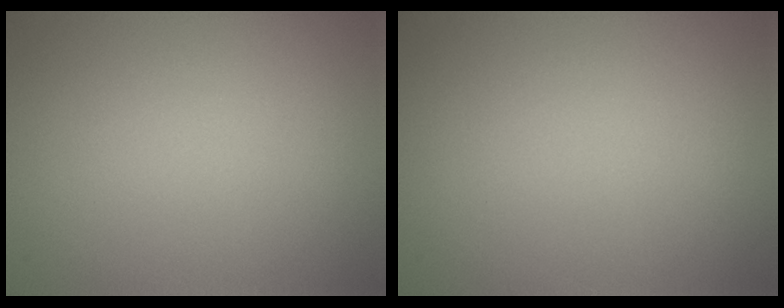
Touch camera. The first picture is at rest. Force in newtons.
{"total": 0.0}